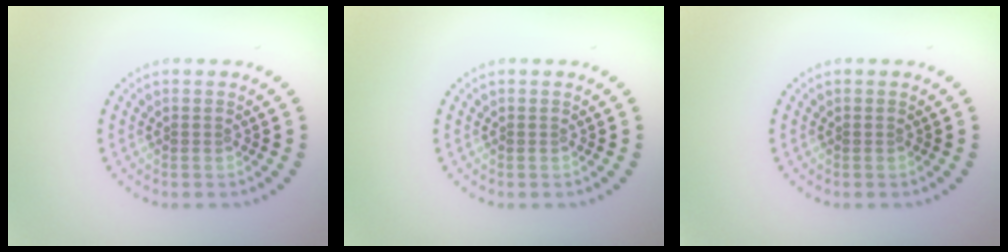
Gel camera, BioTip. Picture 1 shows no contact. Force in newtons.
{"total": 0.0}
{"total": 0.0}